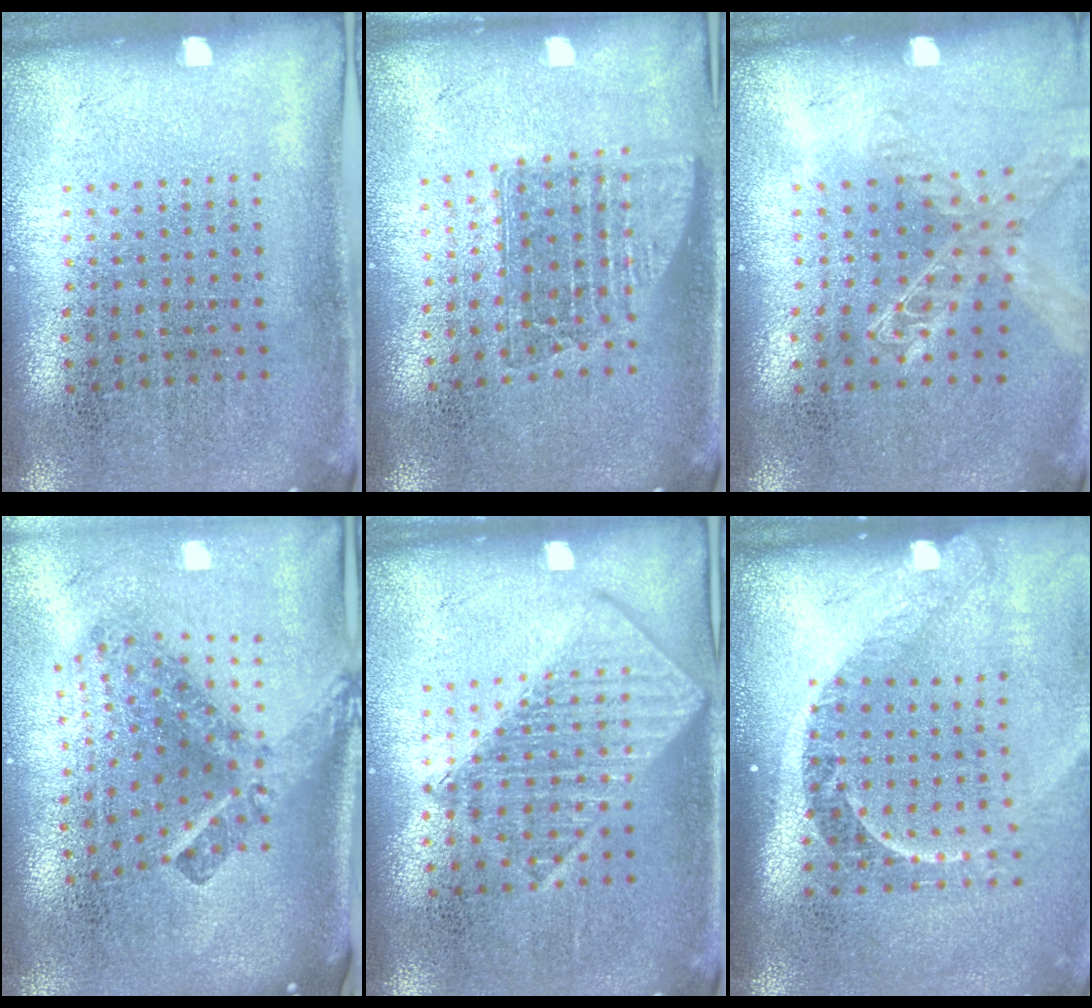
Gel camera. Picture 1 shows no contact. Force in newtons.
{"total": 1.5, "press": 1.2, "slide": 0.9}
{"total": 1.4, "press": 1.4, "slide": 0.1}
{"total": 2.9, "press": 1.7, "slide": 2.3}
{"total": 2.8, "press": 2.8, "slide": 0.3}
{"total": 2.3, "press": 1.6, "slide": 1.6}